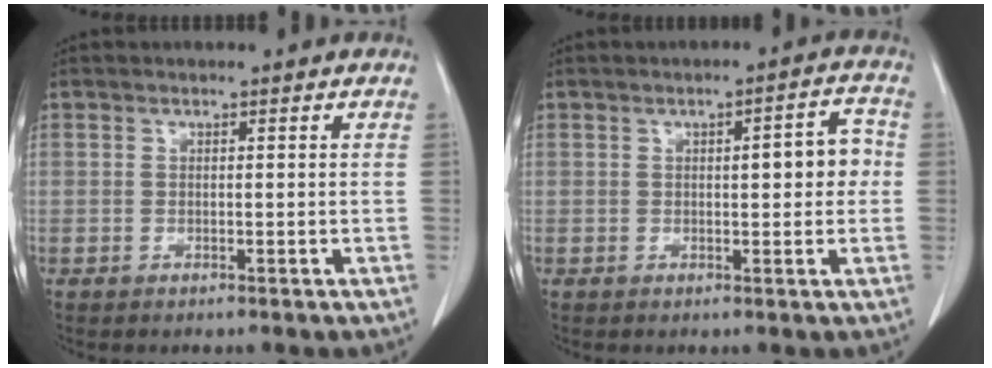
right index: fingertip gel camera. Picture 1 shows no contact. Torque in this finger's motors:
{"motor_torque": [0.92, -0.09, 0.35, 0.04]}